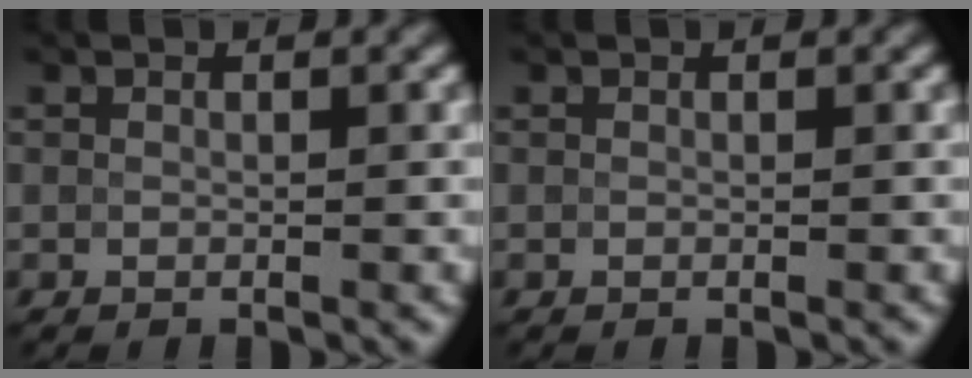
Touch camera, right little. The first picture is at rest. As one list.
[{"total": 0.0}]